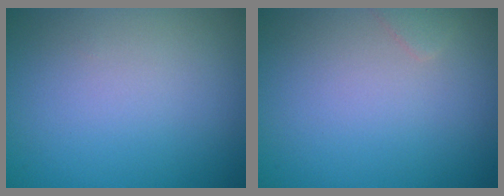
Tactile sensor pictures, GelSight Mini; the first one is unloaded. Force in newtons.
{"total": 0.8, "press": 0.8, "slide": 0.1}